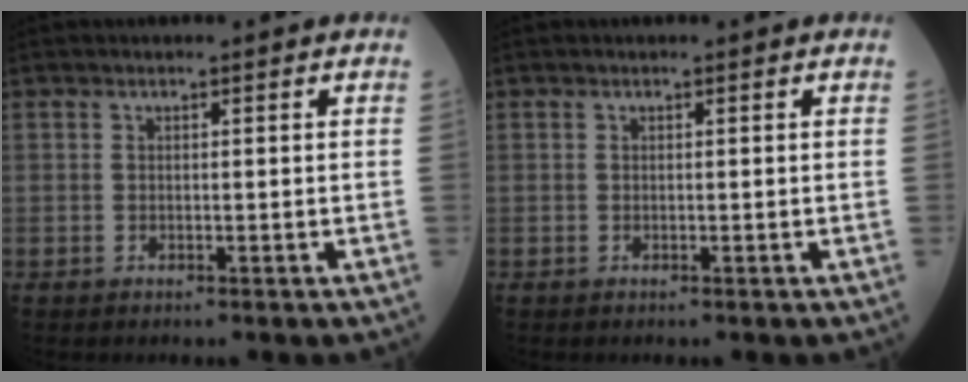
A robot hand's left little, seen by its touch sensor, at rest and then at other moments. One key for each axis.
{"total": 0.0}